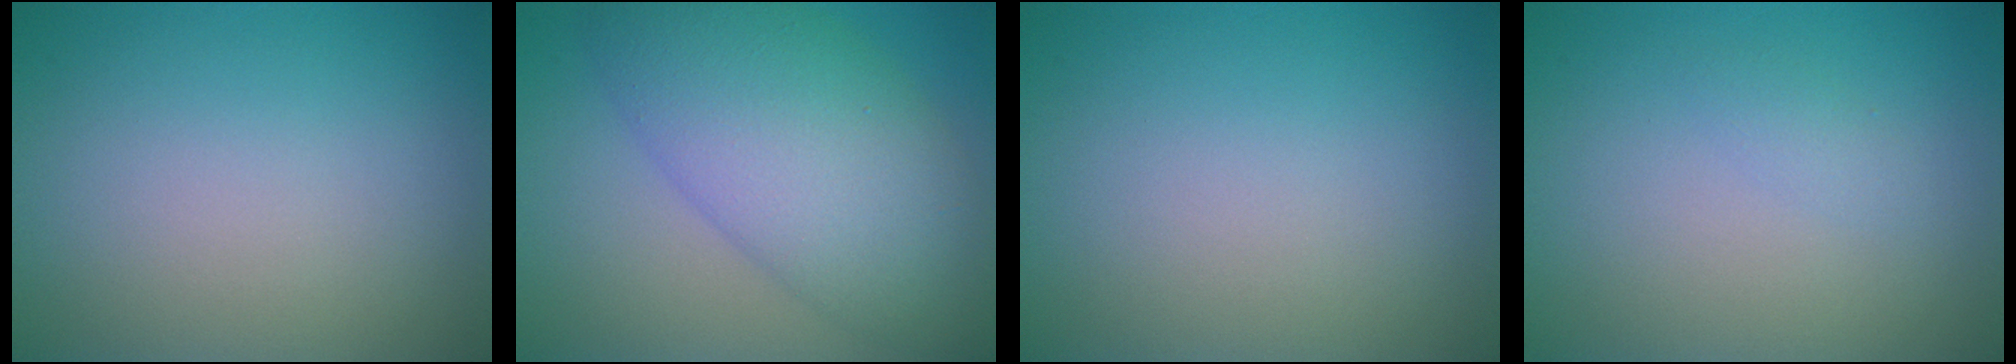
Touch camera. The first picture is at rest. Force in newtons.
{"total": 9.4, "press": 9.4, "slide": 0.2}
{"total": 0.0}
{"total": 0.8, "press": 0.8, "slide": 0.0}